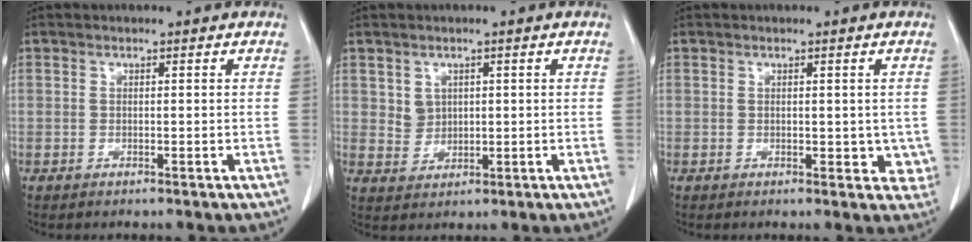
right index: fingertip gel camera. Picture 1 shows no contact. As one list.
[{"total": 2.9, "force": [1.1, 2.6, 0.9], "torque": [-0.017, 0.000, 0.026]}, {"total": 3.4, "force": [0.0, 2.1, 2.7], "torque": [-0.012, -0.003, 0.001]}]